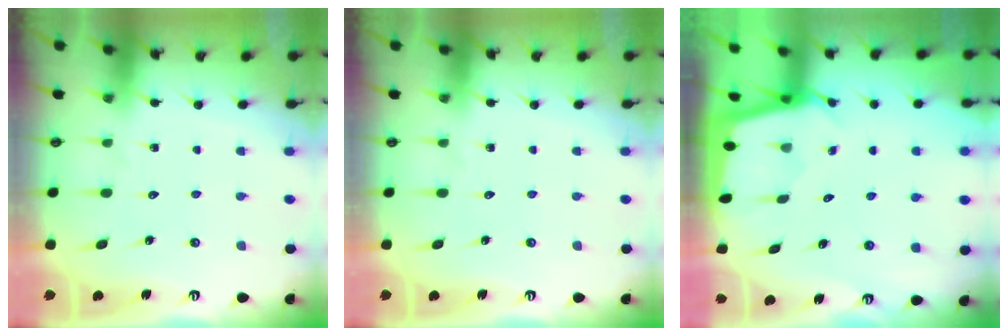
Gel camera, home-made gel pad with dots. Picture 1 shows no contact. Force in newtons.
{"total": 0.0}
{"total": 1.8, "press": 1.7, "slide": 0.2}